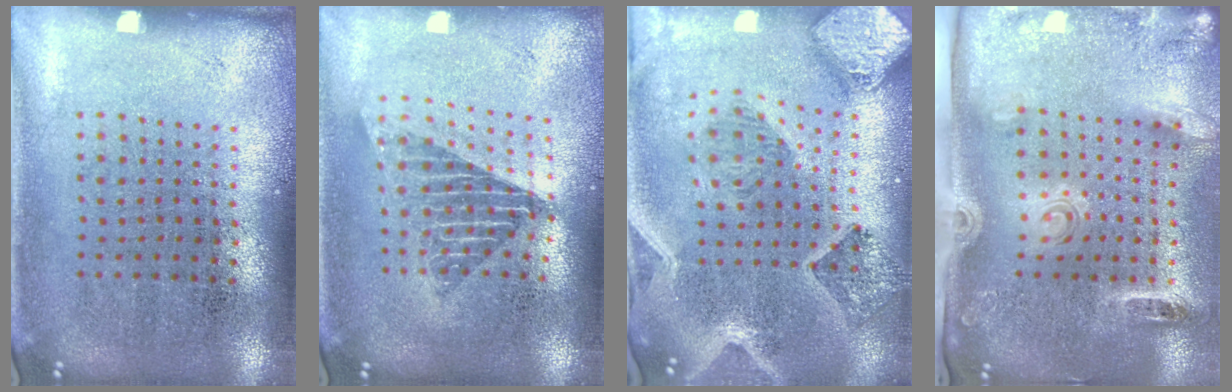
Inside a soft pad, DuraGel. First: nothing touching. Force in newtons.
{"total": 1.6, "press": 1.3, "slide": 0.9}
{"total": 2.3, "press": 2.1, "slide": 1.0}
{"total": 2.9, "press": 2.0, "slide": 2.1}